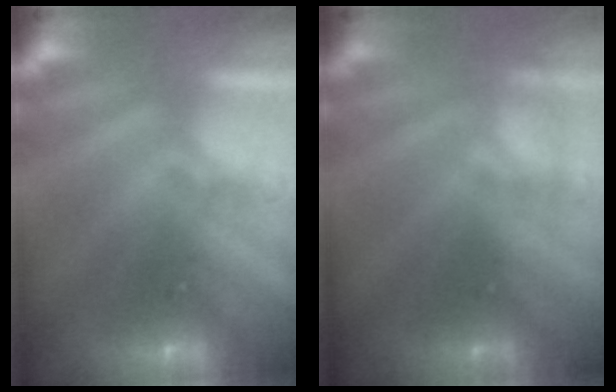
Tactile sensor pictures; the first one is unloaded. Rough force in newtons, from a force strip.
{"total": 2.4}